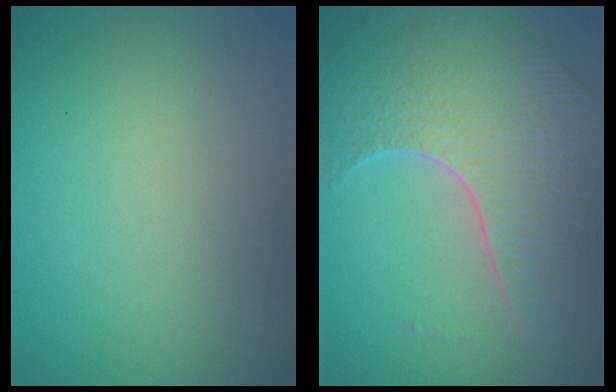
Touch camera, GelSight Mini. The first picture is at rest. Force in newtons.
{"total": 8.3, "press": 5.9, "slide": 5.7}